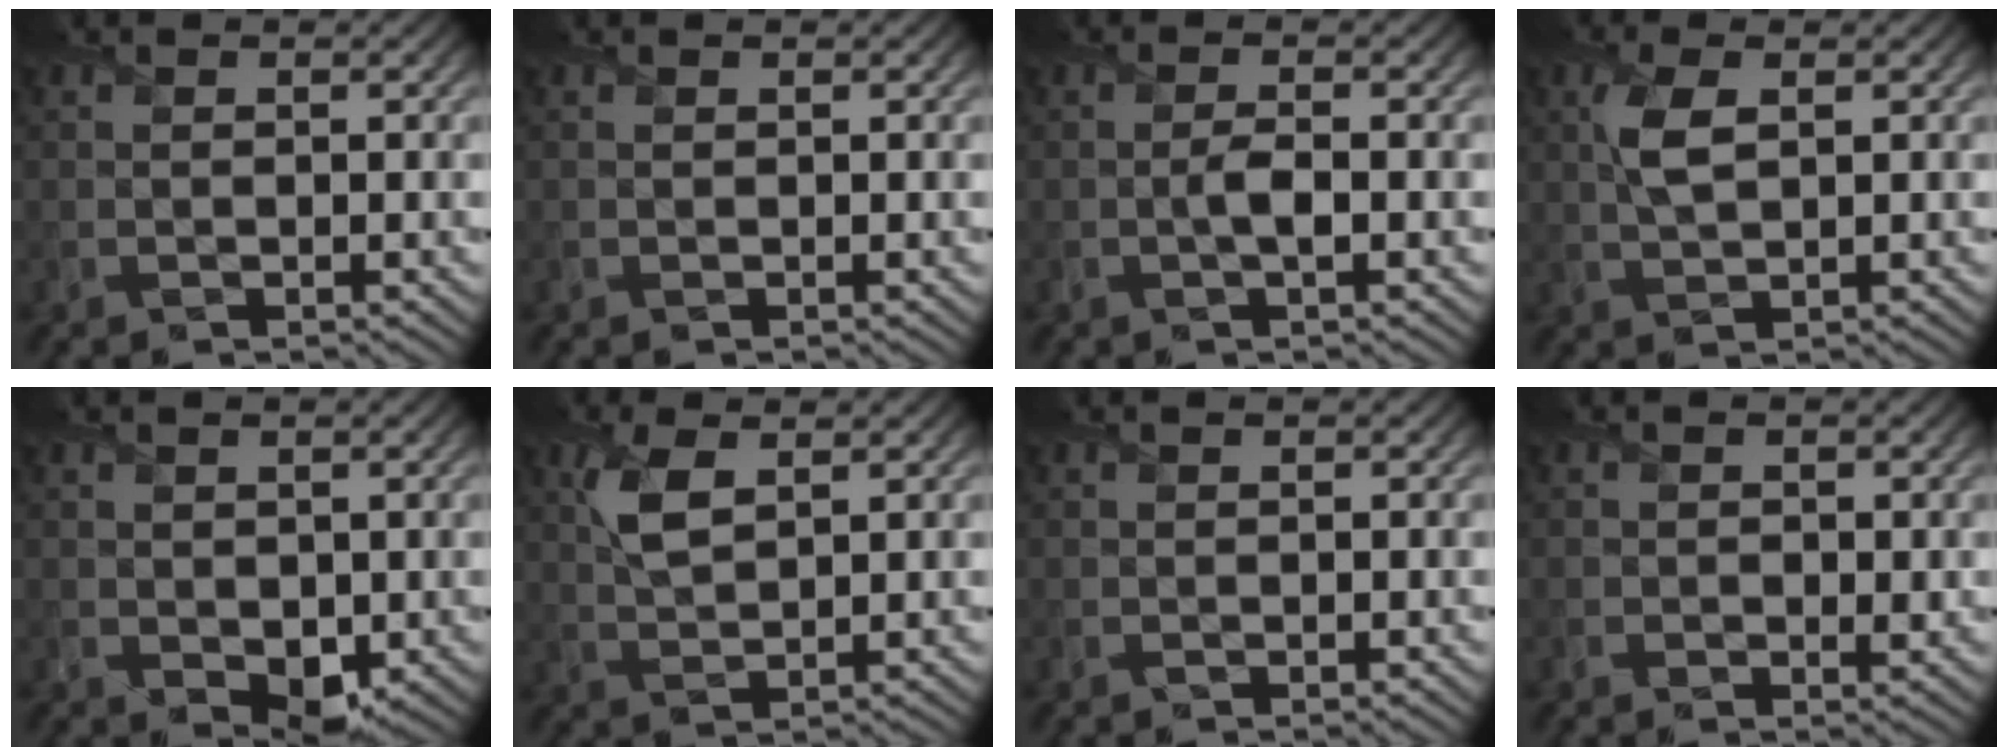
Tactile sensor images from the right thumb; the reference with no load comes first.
{"total": 0.0}
{"total": 1.7, "force": [-0.4, 0.4, 1.6], "torque": [-0.031, 0.004, -0.012]}
{"total": 3.7, "force": [0.9, 1.5, 3.2], "torque": [-0.079, 0.002, 0.021]}
{"total": 3.0, "force": [0.3, 2.2, 2.0], "torque": [-0.043, -0.011, 0.009]}
{"total": 4.4, "force": [1.9, 2.0, 3.5], "torque": [-0.089, 0.002, 0.040]}
{"total": 0.0}
{"total": 1.6, "force": [-0.3, 1.2, 1.0], "torque": [-0.012, -0.009, -0.003]}